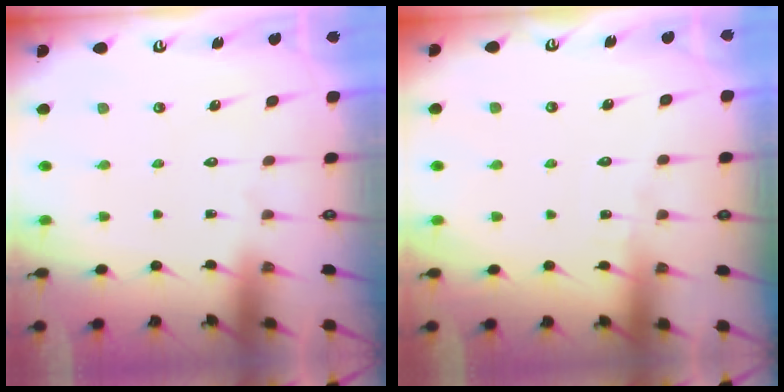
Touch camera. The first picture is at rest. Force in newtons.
{"total": 2.7, "press": 2.7, "slide": 0.3}